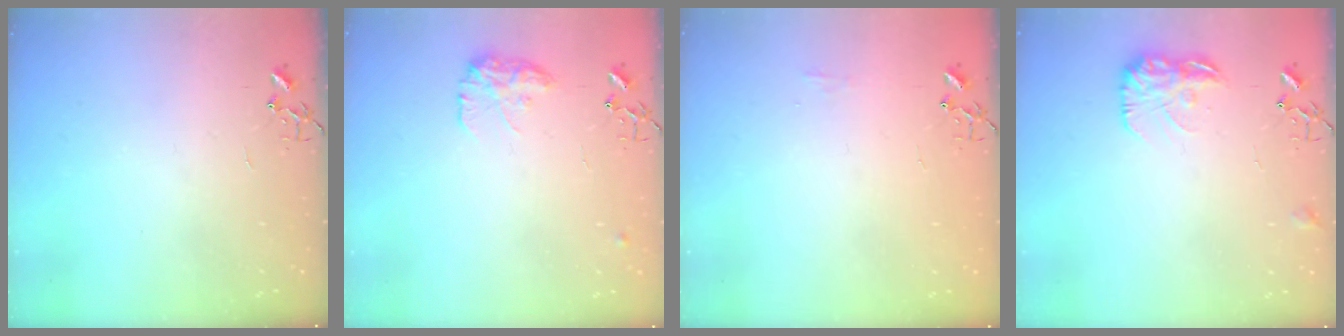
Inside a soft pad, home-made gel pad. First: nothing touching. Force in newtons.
{"total": 10.8, "press": 10.8, "slide": 0.6}
{"total": 4.5, "press": 4.4, "slide": 0.7}
{"total": 11.7, "press": 11.7, "slide": 0.4}